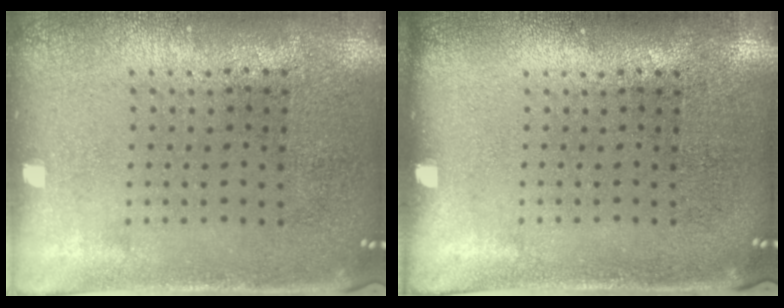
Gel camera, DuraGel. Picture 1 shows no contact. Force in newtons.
{"total": 0.0}